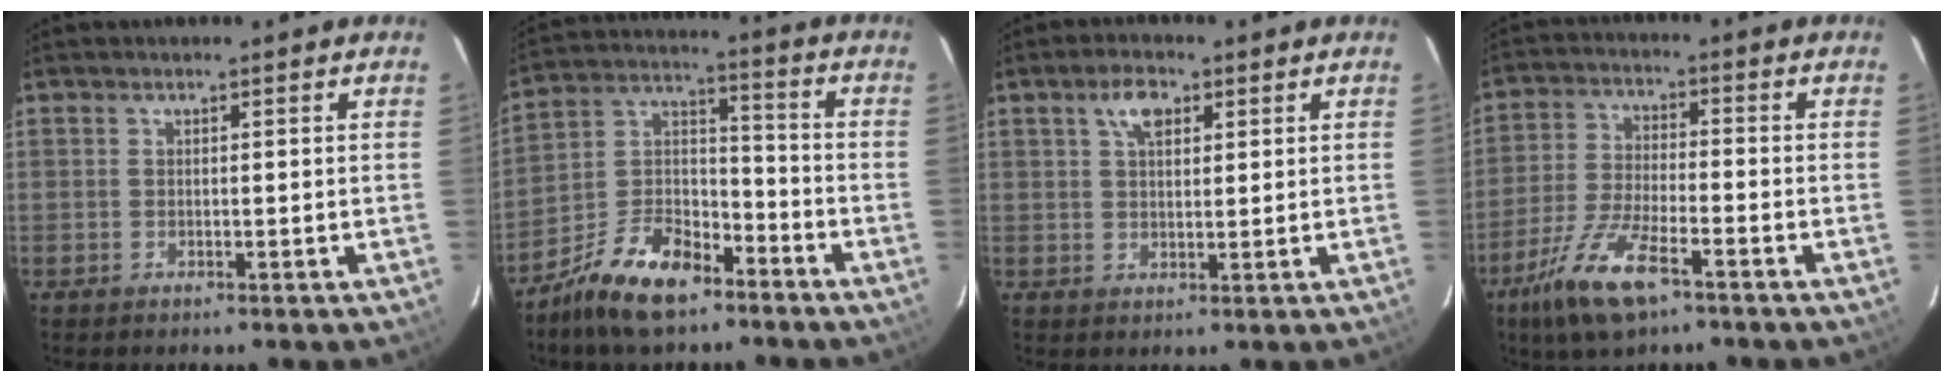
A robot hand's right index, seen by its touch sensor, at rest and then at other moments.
{"total": 14.1, "force": [-9.8, 6.3, 7.9], "torque": [-0.168, 0.021, -0.180]}
{"total": 4.4, "force": [2.1, 2.3, 3.0], "torque": [-0.055, 0.012, 0.038]}
{"total": 11.6, "force": [-7.1, 3.3, 8.5], "torque": [-0.188, -0.016, -0.138]}